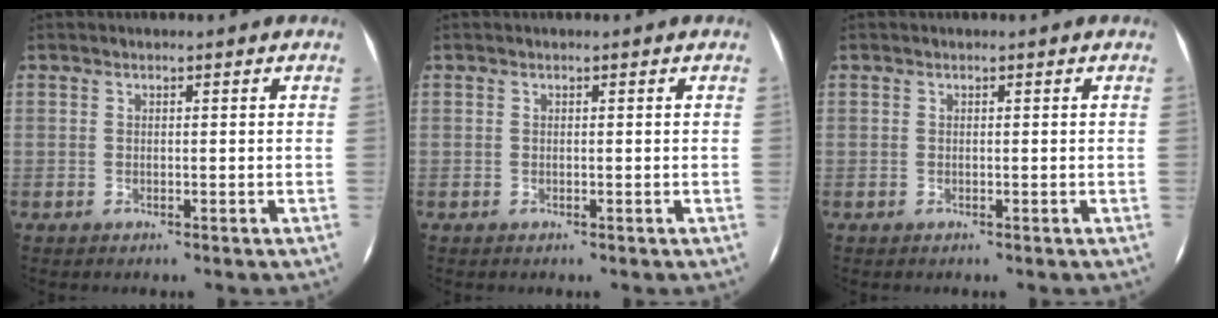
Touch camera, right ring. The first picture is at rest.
{"total": 0.0}
{"total": 0.0}